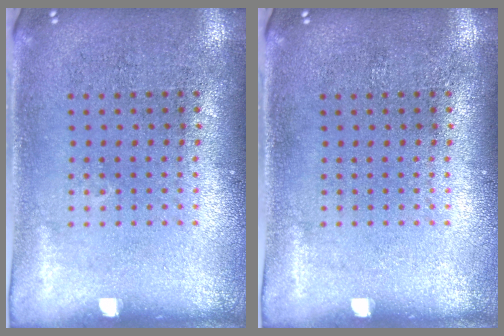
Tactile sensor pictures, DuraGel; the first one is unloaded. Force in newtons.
{"total": 0.0}